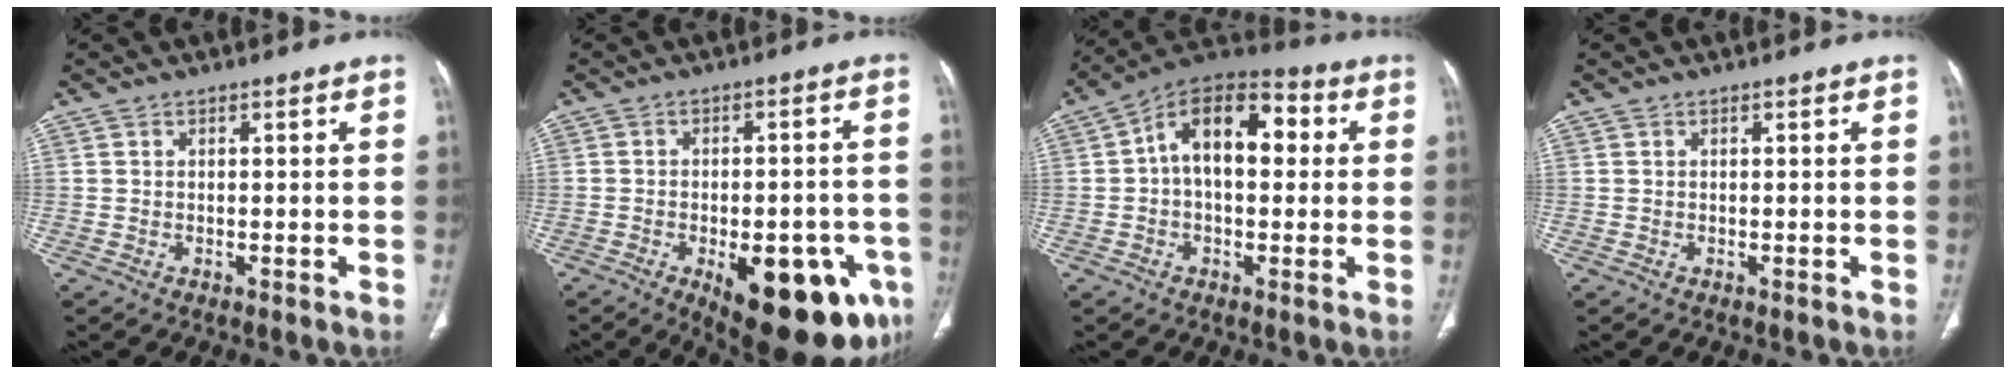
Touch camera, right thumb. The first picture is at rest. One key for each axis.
{"total": 20.4, "fx": -8.5, "fy": 8.8, "fz": 16.3, "tx": -0.151, "ty": 0.015, "tz": -0.098}
{"total": 14.3, "fx": 2.0, "fy": 8.5, "fz": 11.4, "tx": -0.157, "ty": 0.039, "tz": 0.021}
{"total": 0.0}